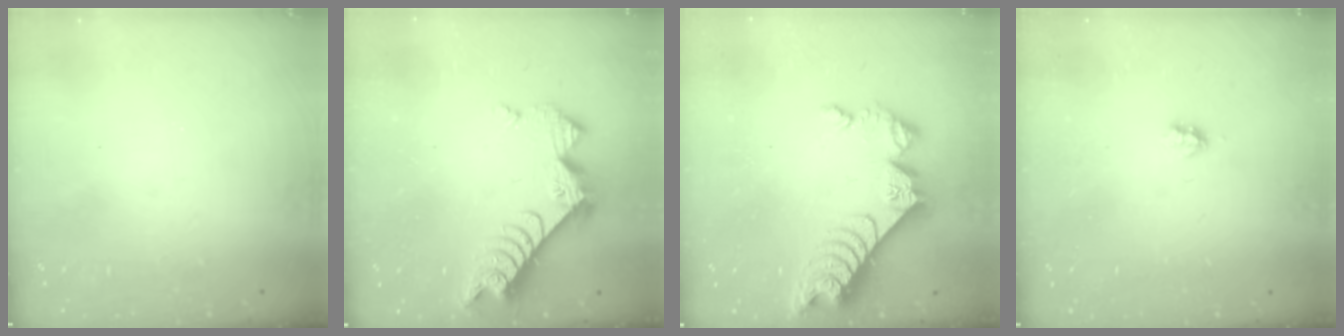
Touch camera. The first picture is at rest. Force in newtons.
{"total": 9.7, "press": 9.7, "slide": 0.8}
{"total": 9.9, "press": 9.9, "slide": 0.8}
{"total": 1.7, "press": 1.7, "slide": 0.3}